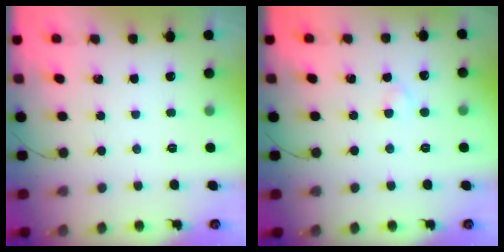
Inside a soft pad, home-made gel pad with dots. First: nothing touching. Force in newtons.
{"total": 1.8, "press": 1.6, "slide": 0.9}